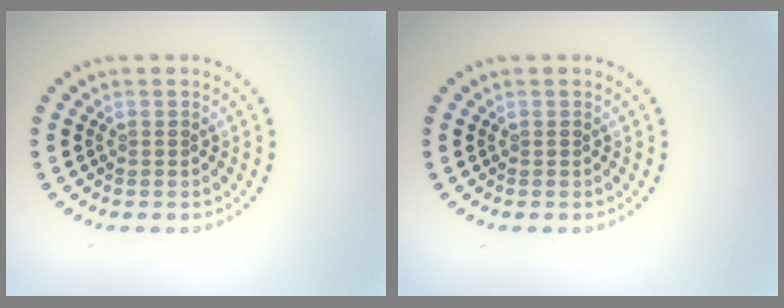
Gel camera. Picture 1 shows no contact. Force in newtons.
{"total": 0.0}